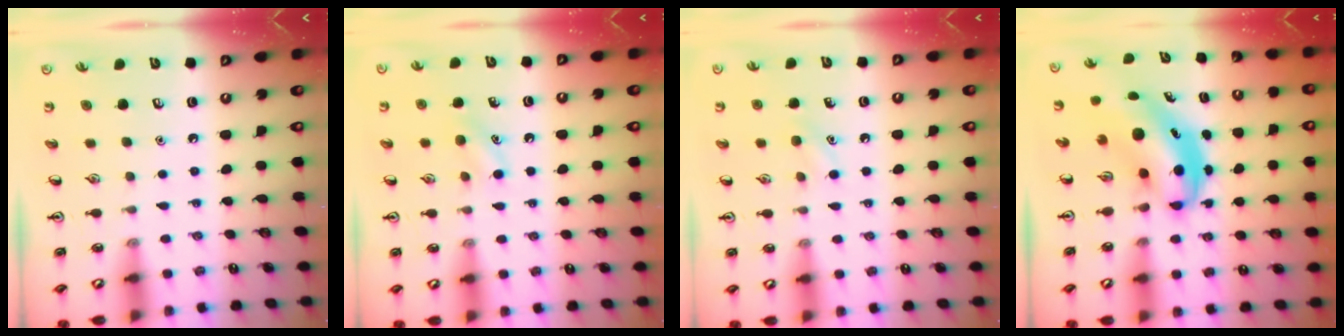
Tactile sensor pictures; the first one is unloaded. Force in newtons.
{"total": 7.7, "press": 7.5, "slide": 1.7}
{"total": 6.2, "press": 5.9, "slide": 2.1}
{"total": 6.6, "press": 6.4, "slide": 1.8}